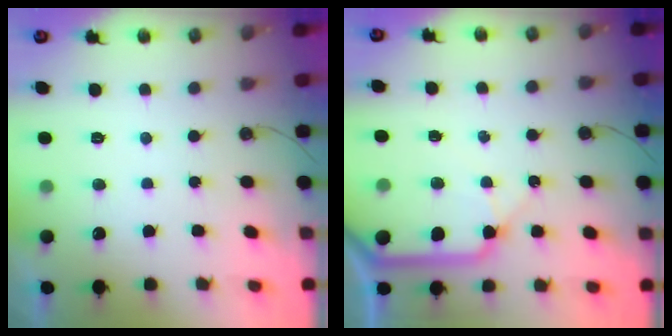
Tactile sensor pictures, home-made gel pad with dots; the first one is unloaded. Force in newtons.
{"total": 12.7, "press": 12.6, "slide": 1.8}